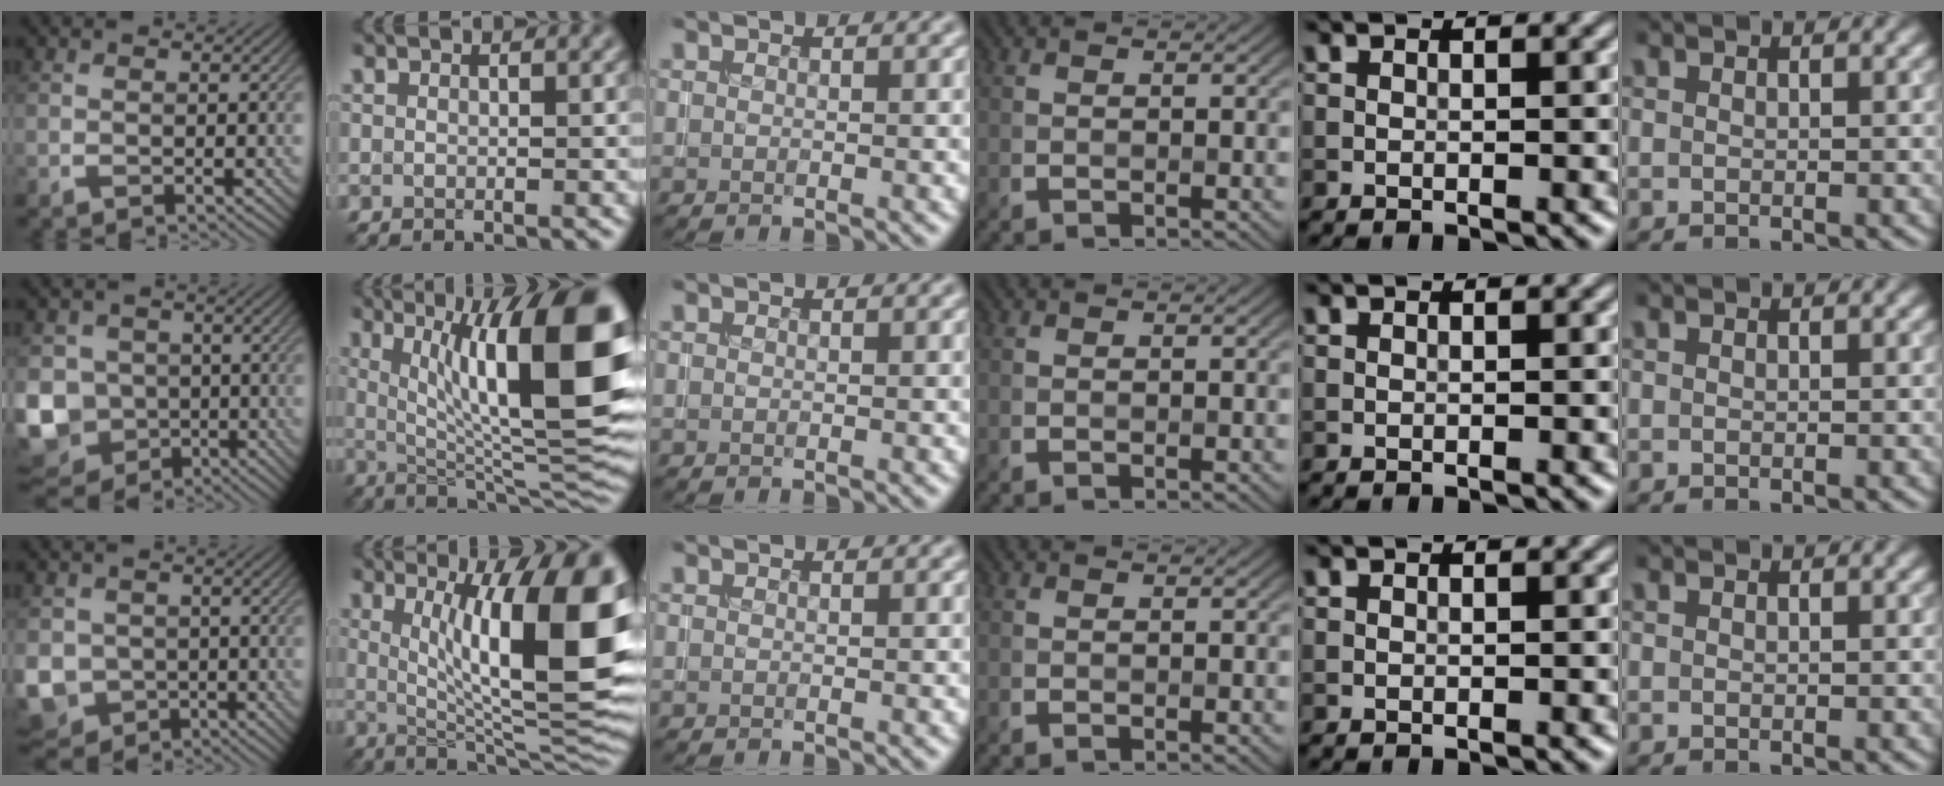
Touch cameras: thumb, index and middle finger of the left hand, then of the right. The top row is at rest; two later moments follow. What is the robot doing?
{"motion": "insert", "object": "coin"}